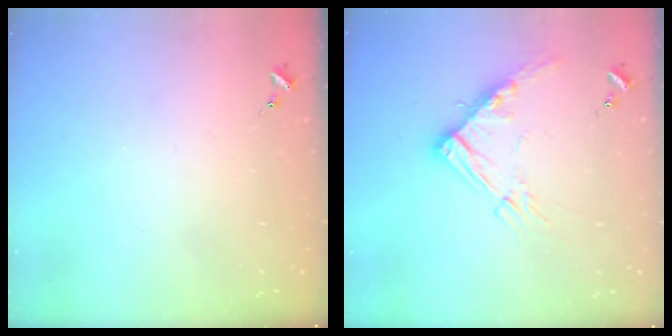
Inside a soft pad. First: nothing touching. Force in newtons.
{"total": 12.3, "press": 12.2, "slide": 1.3}